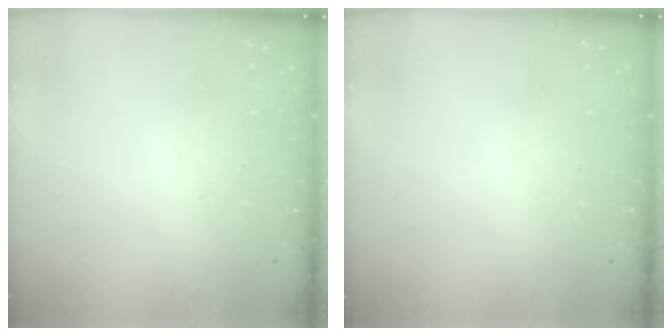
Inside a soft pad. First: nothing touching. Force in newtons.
{"total": 0.0}